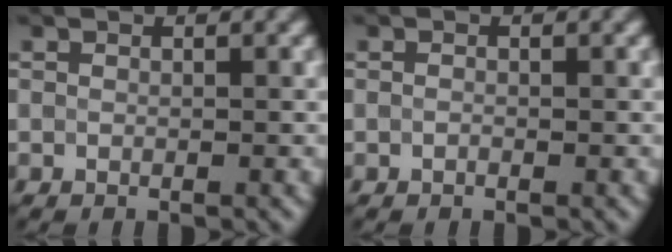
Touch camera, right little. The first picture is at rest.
{"total": 0.0}